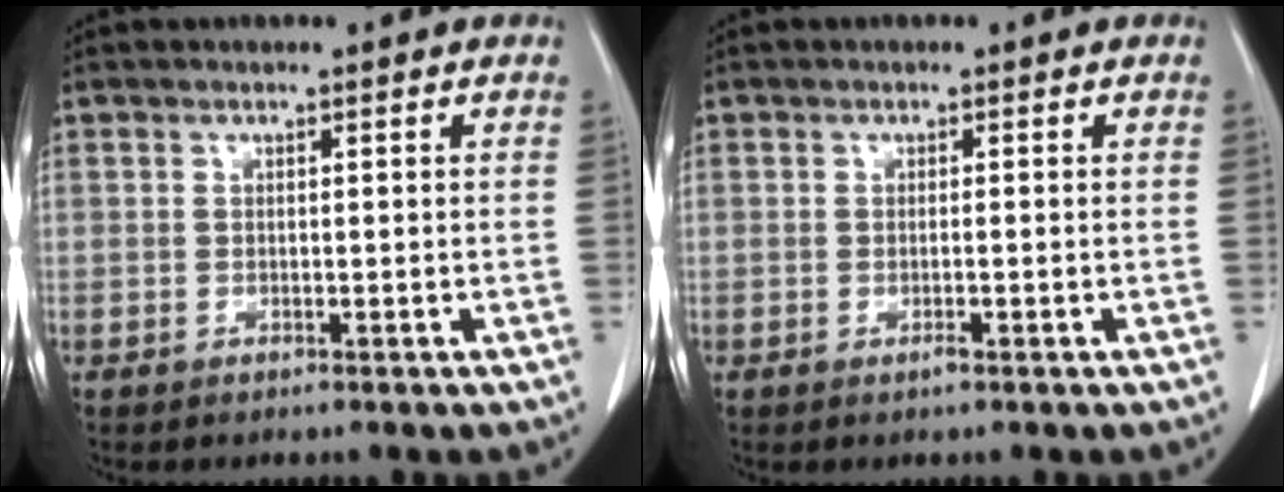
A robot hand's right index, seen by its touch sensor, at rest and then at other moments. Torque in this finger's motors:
{"motor_torque": [0.26, 0.03, 0.07, 0.01]}